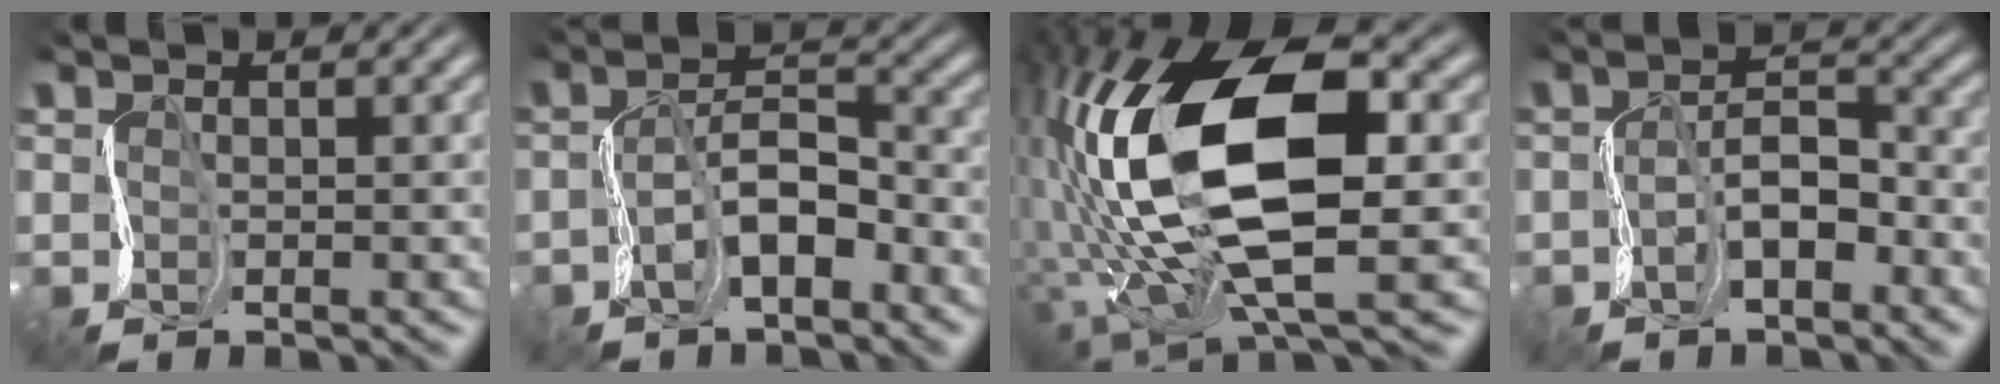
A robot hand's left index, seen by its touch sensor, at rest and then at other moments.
{"total": 3.0, "force": [-2.1, 1.1, 1.8], "torque": [-0.054, 0.018, -0.042]}
{"total": 12.6, "force": [-0.4, 6.0, 11.1], "torque": [-0.235, 0.007, -0.009]}
{"total": 1.8, "force": [-1.4, 0.7, 0.9], "torque": [-0.038, 0.015, -0.029]}